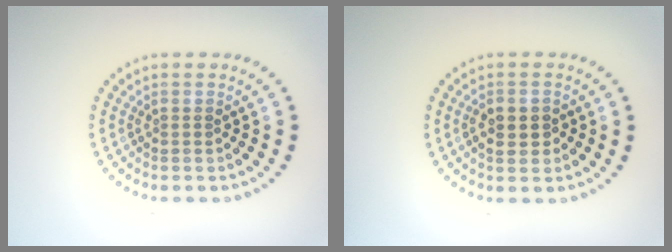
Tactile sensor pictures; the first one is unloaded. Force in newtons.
{"total": 2.5, "press": 2.4, "slide": 0.2}